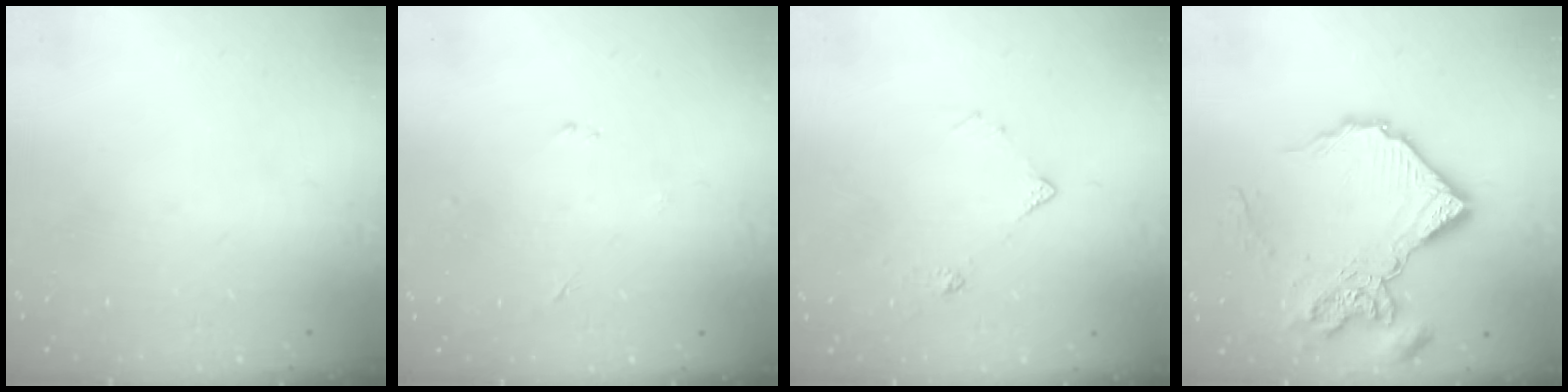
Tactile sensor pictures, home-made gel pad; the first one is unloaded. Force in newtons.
{"total": 2.3, "press": 2.2, "slide": 0.3}
{"total": 5.4, "press": 5.3, "slide": 0.8}
{"total": 15.4, "press": 15.3, "slide": 1.5}